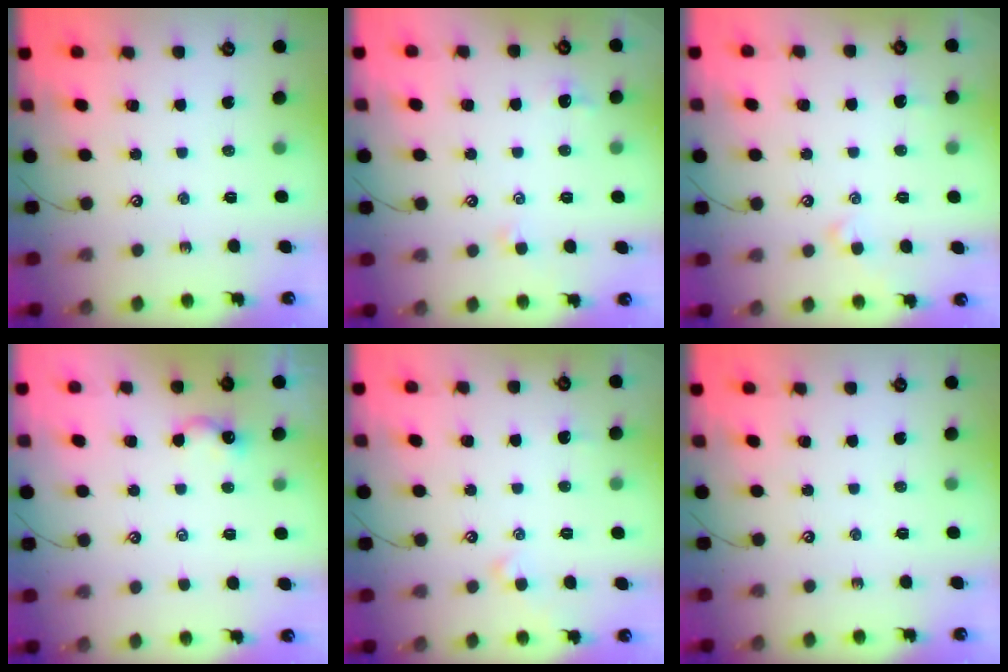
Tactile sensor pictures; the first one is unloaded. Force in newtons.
{"total": 0.0}
{"total": 0.8, "press": 0.7, "slide": 0.5}
{"total": 2.4, "press": 2.4, "slide": 0.2}
{"total": 0.8, "press": 0.7, "slide": 0.5}
{"total": 0.0}